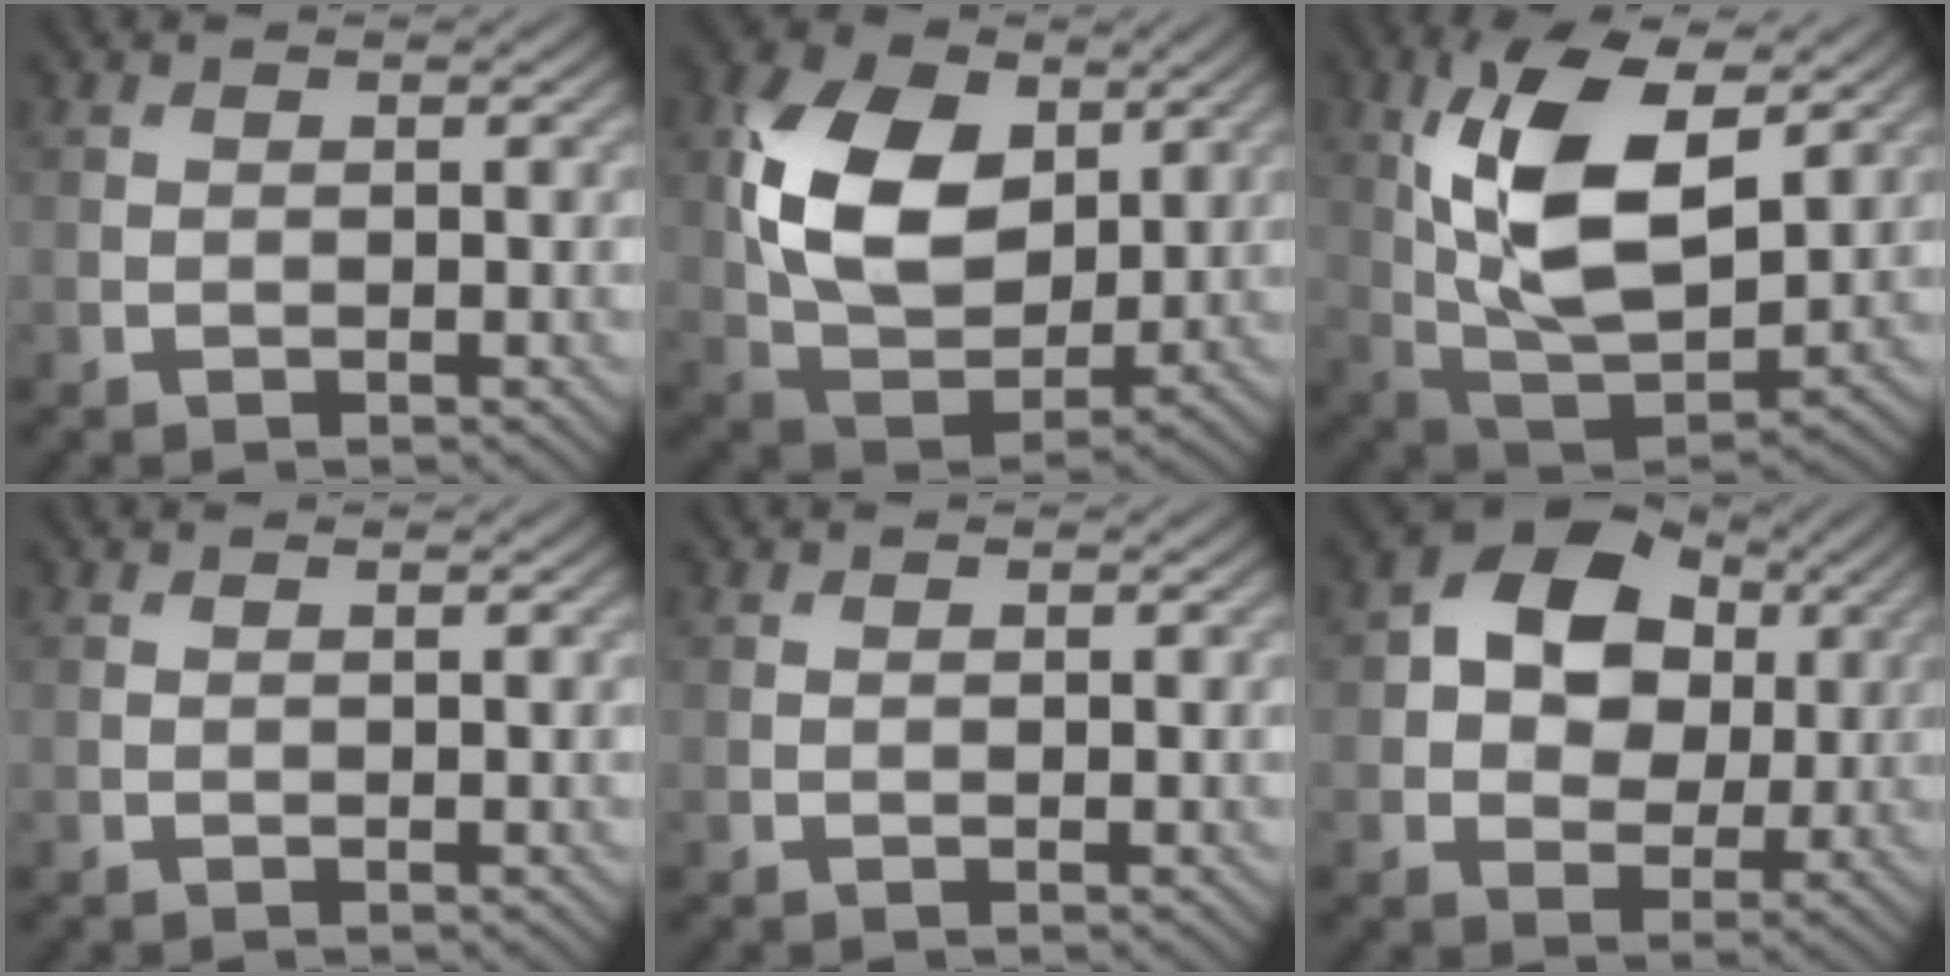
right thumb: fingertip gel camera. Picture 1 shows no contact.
{"total": 13.1, "force": [3.5, 8.7, 9.2], "torque": [-0.201, 0.005, 0.063]}
{"total": 14.2, "force": [4.3, 6.9, 11.6], "torque": [-0.241, -0.005, 0.086]}
{"total": 0.0}
{"total": 0.0}
{"total": 10.3, "force": [2.3, 7.7, 6.4], "torque": [-0.114, 0.013, 0.027]}